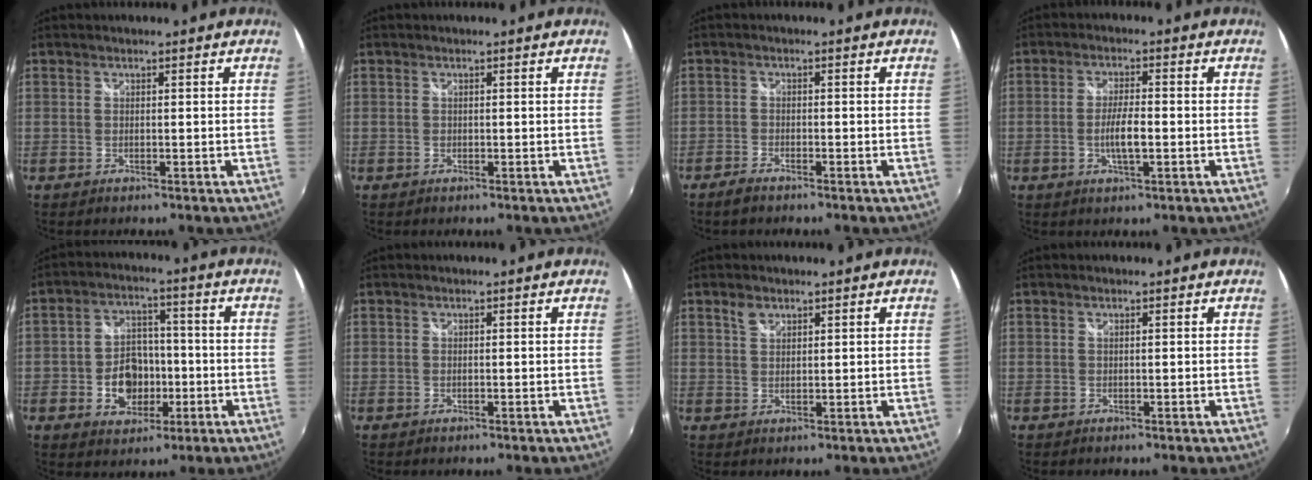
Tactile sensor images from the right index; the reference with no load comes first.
{"total": 0.0}
{"total": 2.6, "force": [-2.2, 0.7, 1.1], "torque": [-0.037, -0.003, -0.047]}
{"total": 5.0, "force": [-1.2, 1.1, 4.7], "torque": [-0.091, -0.001, -0.021]}
{"total": 9.5, "force": [-2.6, 7.4, 5.2], "torque": [-0.114, 0.015, -0.033]}
{"total": 0.0}
{"total": 2.3, "force": [1.5, 1.3, 1.1], "torque": [-0.017, 0.004, 0.028]}
{"total": 0.0}